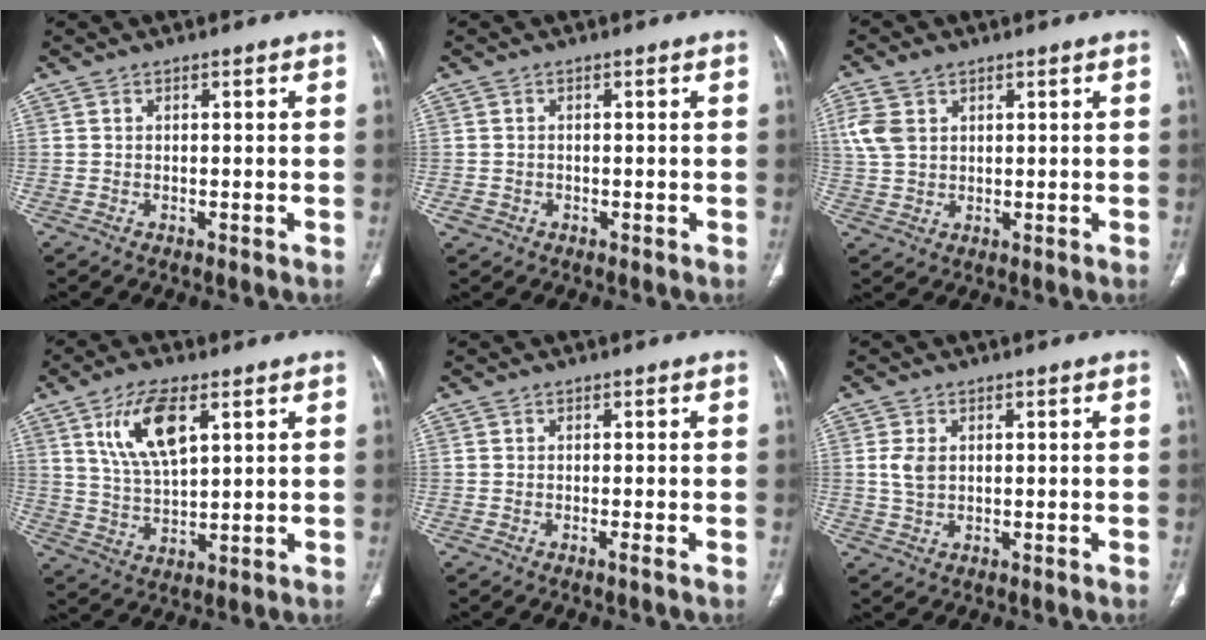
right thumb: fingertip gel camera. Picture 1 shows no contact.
{"total": 1.5, "force": [-0.6, 1.4, 0.4], "torque": [-0.003, 0.007, -0.007]}
{"total": 6.0, "force": [2.3, 4.4, 3.5], "torque": [-0.076, 0.001, 0.052]}
{"total": 11.0, "force": [4.7, 4.6, 8.8], "torque": [-0.160, -0.016, 0.096]}
{"total": 0.5, "force": [-0.2, -0.1, 0.4], "torque": [-0.009, -0.002, -0.006]}
{"total": 3.3, "force": [0.6, 2.2, 2.3], "torque": [-0.048, 0.001, 0.016]}